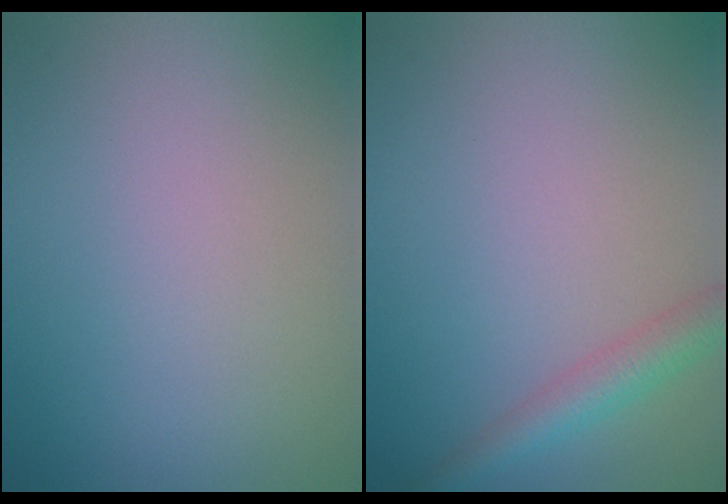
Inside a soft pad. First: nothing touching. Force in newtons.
{"total": 2.8, "press": 2.8, "slide": 0.1}